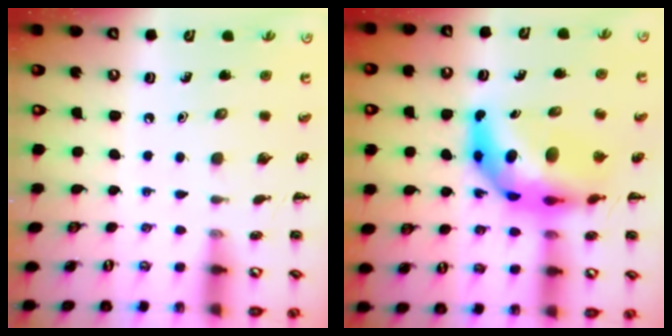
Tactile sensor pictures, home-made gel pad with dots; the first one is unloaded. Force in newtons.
{"total": 11.8, "press": 11.2, "slide": 3.7}